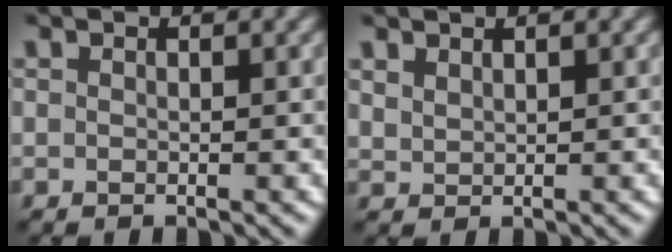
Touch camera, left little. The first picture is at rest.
{"total": 1.0, "force": [1.0, 0.2, 0.2], "torque": [-0.011, 0.000, 0.025]}